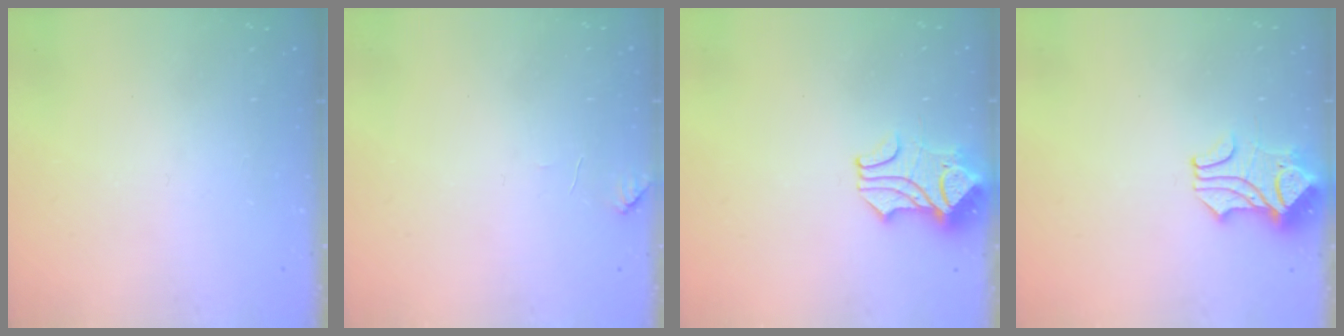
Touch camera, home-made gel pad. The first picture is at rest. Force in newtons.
{"total": 2.2, "press": 2.2, "slide": 0.5}
{"total": 2.0, "press": 1.6, "slide": 1.1}
{"total": 1.6, "press": 1.2, "slide": 1.0}